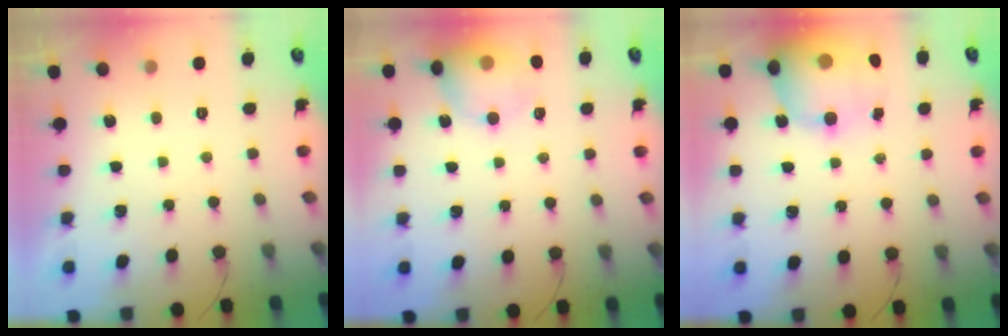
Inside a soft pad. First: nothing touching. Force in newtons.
{"total": 12.0, "press": 11.9, "slide": 1.8}
{"total": 19.6, "press": 19.0, "slide": 4.5}